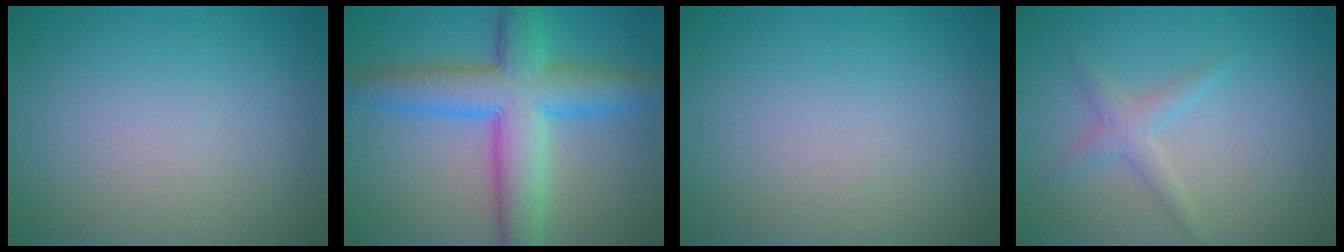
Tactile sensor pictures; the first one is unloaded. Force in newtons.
{"total": 8.4, "press": 8.4, "slide": 0.3}
{"total": 0.0}
{"total": 1.9, "press": 1.9, "slide": 0.0}